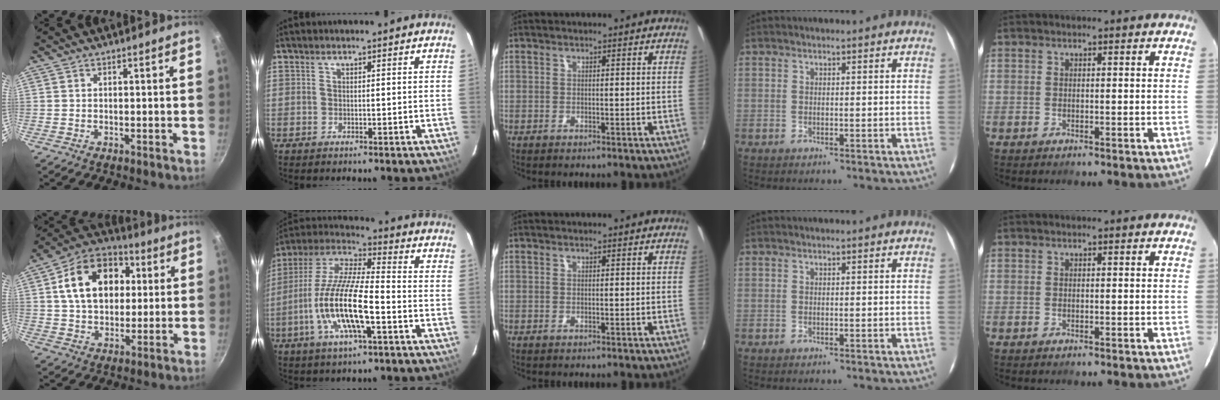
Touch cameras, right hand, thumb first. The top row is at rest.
{"thumb": {"total": 17.9, "force": [3.9, 12.8, 11.8], "torque": [-0.165, 0.020, 0.053]}, "index": {"total": 16.6, "force": [-5.5, 4.2, 15.1], "torque": [-0.306, -0.009, -0.112]}}